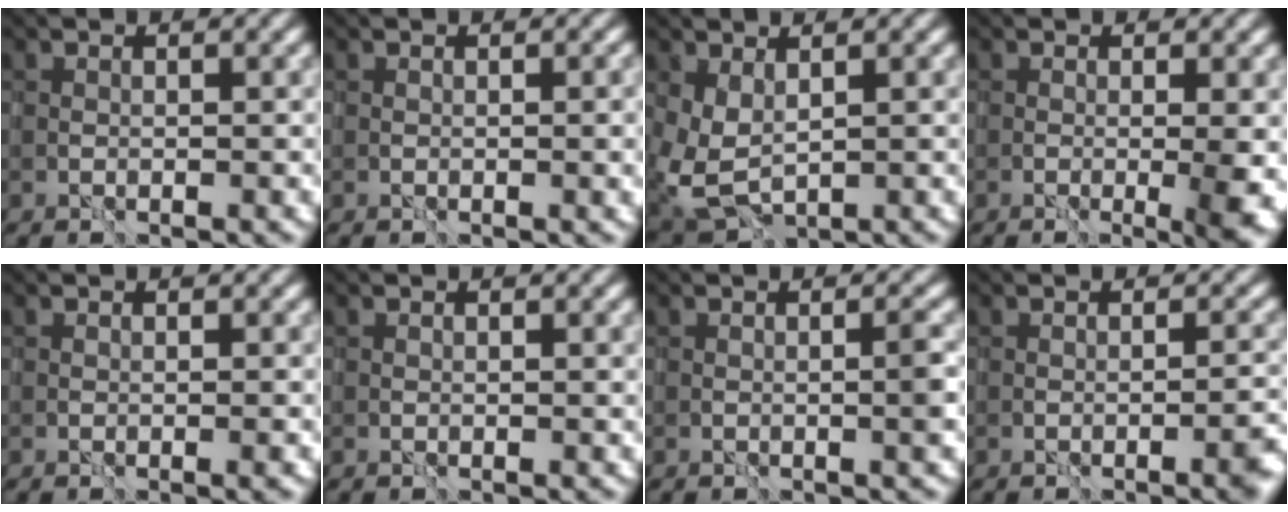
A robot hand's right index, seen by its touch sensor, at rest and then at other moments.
{"total": 1.7, "force": [0.1, 0.5, 1.6], "torque": [-0.022, -0.006, 0.008]}
{"total": 3.9, "force": [0.9, 2.4, 2.9], "torque": [-0.080, -0.007, 0.020]}
{"total": 3.9, "force": [-0.3, 0.8, 3.8], "torque": [-0.049, -0.012, -0.001]}
{"total": 0.5, "force": [0.0, 0.0, 0.5], "torque": [-0.008, -0.003, 0.000]}
{"total": 0.6, "force": [0.2, 0.1, 0.6], "torque": [-0.009, -0.003, 0.005]}
{"total": 1.4, "force": [0.0, -0.1, 1.4], "torque": [-0.024, 0.001, -0.001]}
{"total": 2.2, "force": [-1.1, 0.3, 1.9], "torque": [-0.025, -0.001, -0.013]}